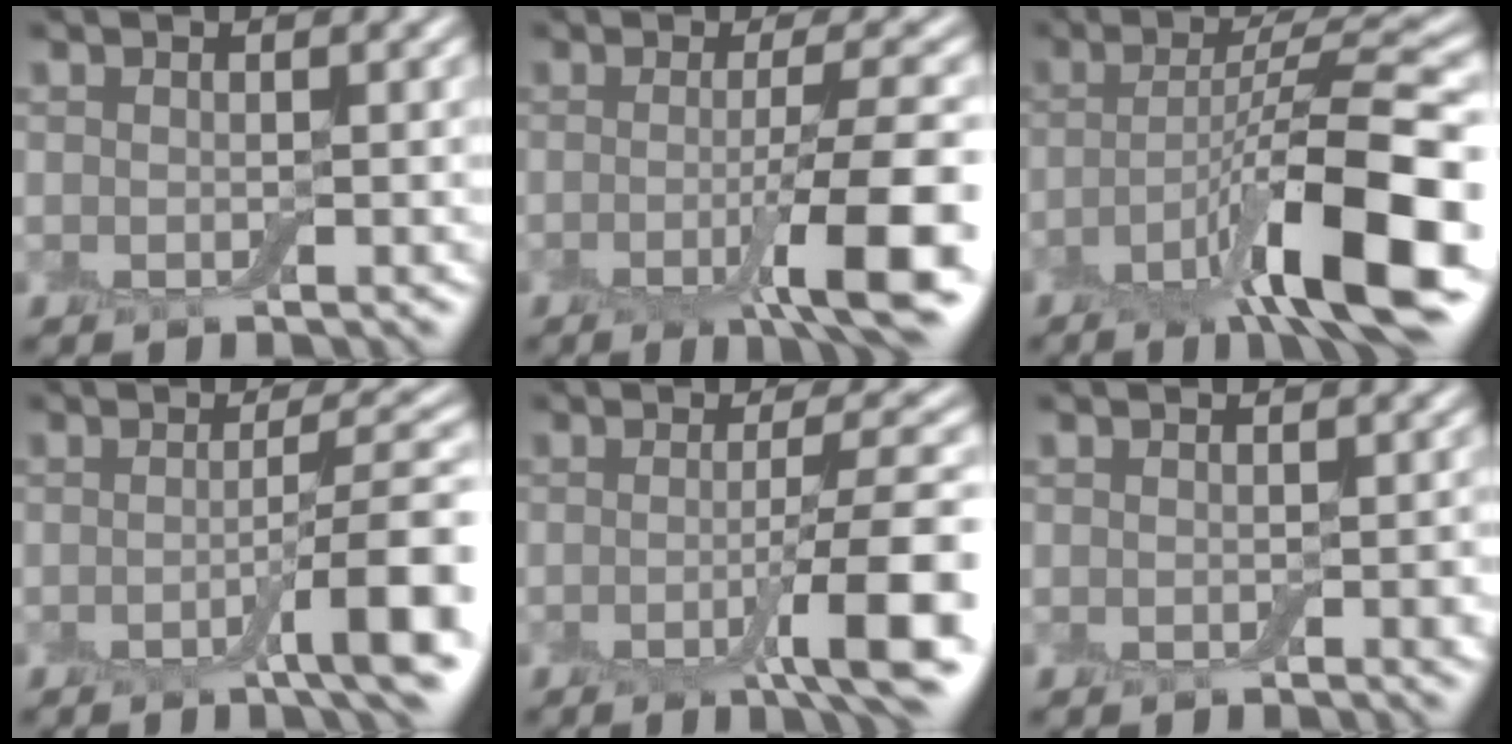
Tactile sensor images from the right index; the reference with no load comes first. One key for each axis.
{"total": 8.6, "fx": -2.2, "fy": 1.5, "fz": 8.1, "tx": -0.113, "ty": -0.006, "tz": -0.040}
{"total": 11.9, "fx": -4.6, "fy": 2.1, "fz": 10.7, "tx": -0.156, "ty": 0.011, "tz": -0.079}
{"total": 6.9, "fx": -1.7, "fy": 1.3, "fz": 6.5, "tx": -0.088, "ty": 0.004, "tz": -0.031}
{"total": 7.6, "fx": -1.9, "fy": 1.2, "fz": 7.3, "tx": -0.103, "ty": -0.003, "tz": -0.034}
{"total": 1.2, "fx": -0.3, "fy": 0.5, "fz": 1.1, "tx": -0.015, "ty": -0.002, "tz": -0.002}